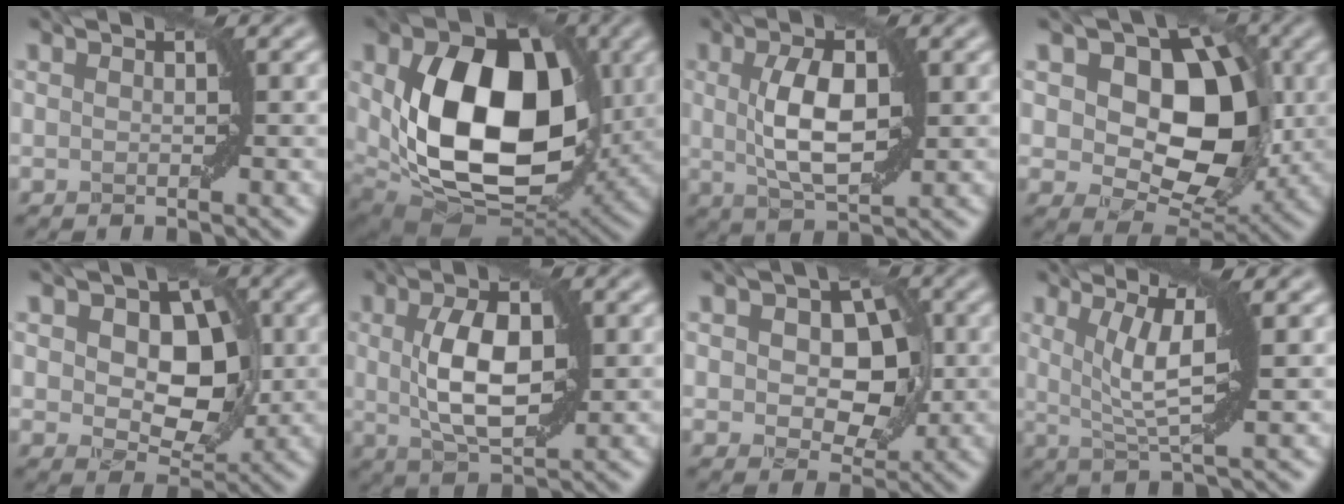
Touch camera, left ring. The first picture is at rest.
{"total": 14.0, "force": [1.2, 9.3, 10.4], "torque": [-0.177, -0.018, 0.027]}
{"total": 5.4, "force": [0.5, 2.2, 4.9], "torque": [-0.095, 0.002, 0.013]}
{"total": 11.0, "force": [2.1, 7.4, 7.9], "torque": [-0.107, 0.006, 0.023]}
{"total": 7.4, "force": [1.2, 4.9, 5.5], "torque": [-0.079, -0.003, 0.018]}
{"total": 6.0, "force": [0.5, 2.8, 5.3], "torque": [-0.104, 0.002, 0.013]}
{"total": 6.6, "force": [0.8, 4.4, 4.8], "torque": [-0.060, 0.001, 0.009]}
{"total": 5.4, "force": [1.3, 1.0, 5.2], "torque": [-0.097, -0.002, 0.027]}